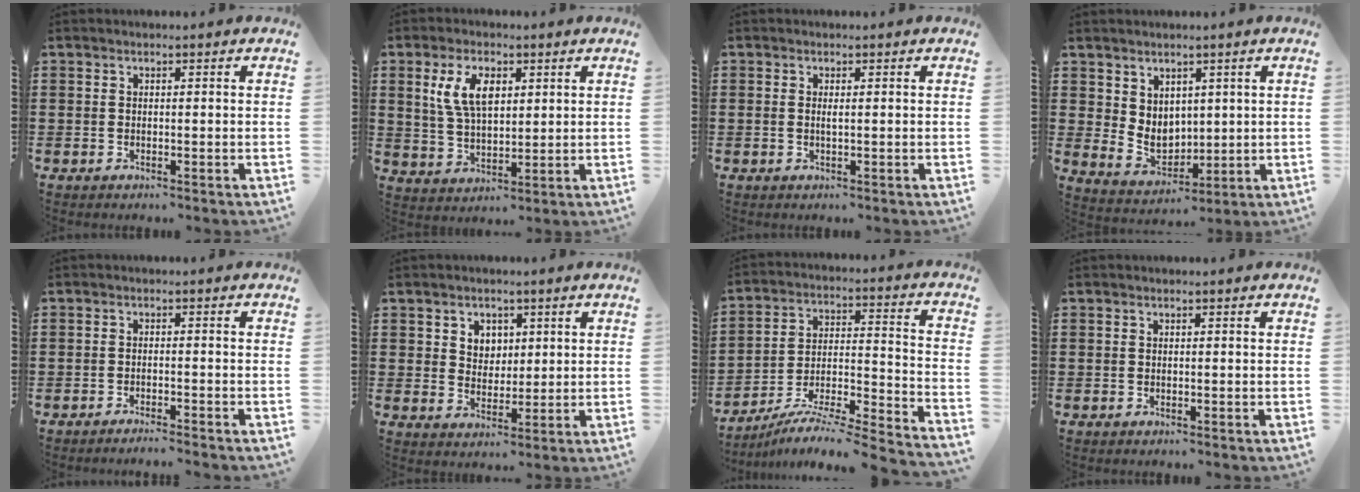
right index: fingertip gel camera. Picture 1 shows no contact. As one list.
[{"total": 7.1, "force": [2.8, 3.6, 5.4], "torque": [-0.125, 0.011, 0.048]}, {"total": 0.8, "force": [0.0, 0.1, 0.8], "torque": [-0.017, -0.002, 0.001]}, {"total": 5.2, "force": [2.7, 4.1, 1.8], "torque": [-0.052, -0.001, 0.055]}, {"total": 1.5, "force": [-1.4, -0.5, 0.2], "torque": [-0.001, 0.004, -0.027]}, {"total": 3.6, "force": [1.9, 3.0, 0.6], "torque": [-0.026, 0.014, 0.035]}, {"total": 6.5, "force": [-5.8, -0.2, 2.9], "torque": [-0.046, -0.006, -0.120]}, {"total": 0.0}]